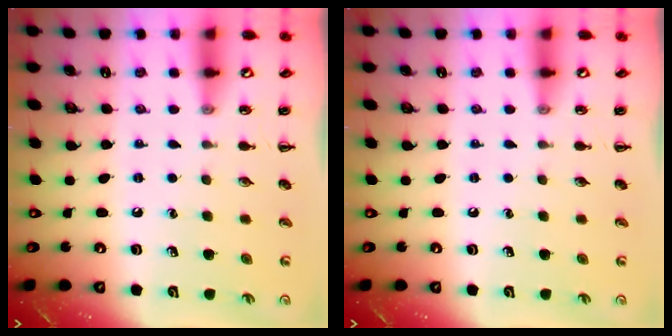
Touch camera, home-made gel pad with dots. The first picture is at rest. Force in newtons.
{"total": 0.0}